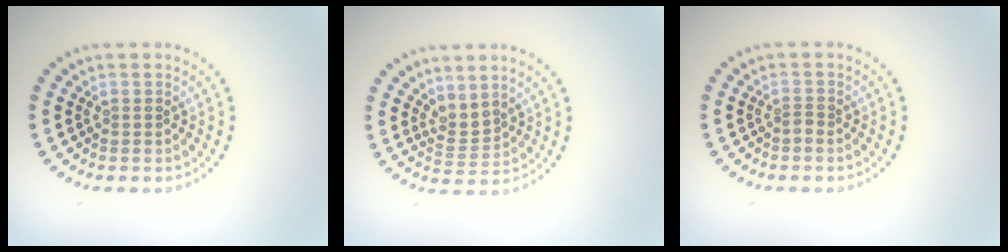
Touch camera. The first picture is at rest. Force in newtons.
{"total": 2.0, "press": 1.4, "slide": 1.4}
{"total": 0.9, "press": 0.5, "slide": 0.7}